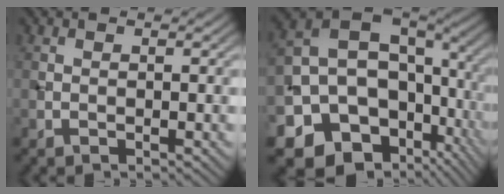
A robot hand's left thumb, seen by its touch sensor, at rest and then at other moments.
{"total": 19.7, "force": [-3.4, 15.8, 11.4], "torque": [-0.249, -0.038, -0.015]}